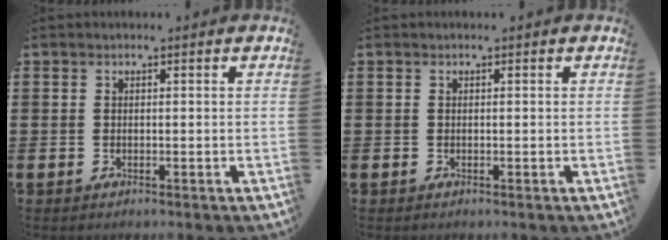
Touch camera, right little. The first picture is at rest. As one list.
[{"total": 0.0}]